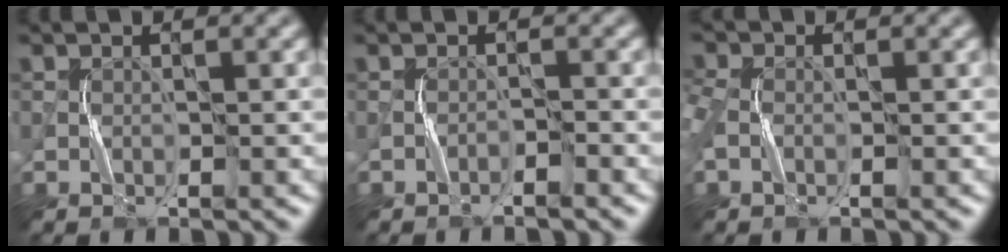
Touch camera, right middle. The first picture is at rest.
{"total": 1.0, "force": [-0.9, 0.0, 0.5], "torque": [-0.009, 0.007, -0.017]}
{"total": 2.5, "force": [-0.5, 1.8, 1.7], "torque": [-0.053, 0.003, -0.020]}